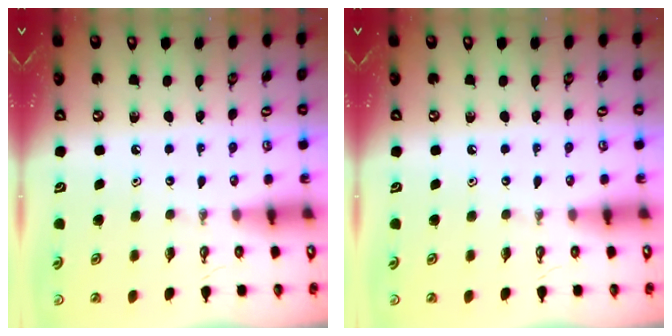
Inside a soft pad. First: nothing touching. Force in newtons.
{"total": 0.0}